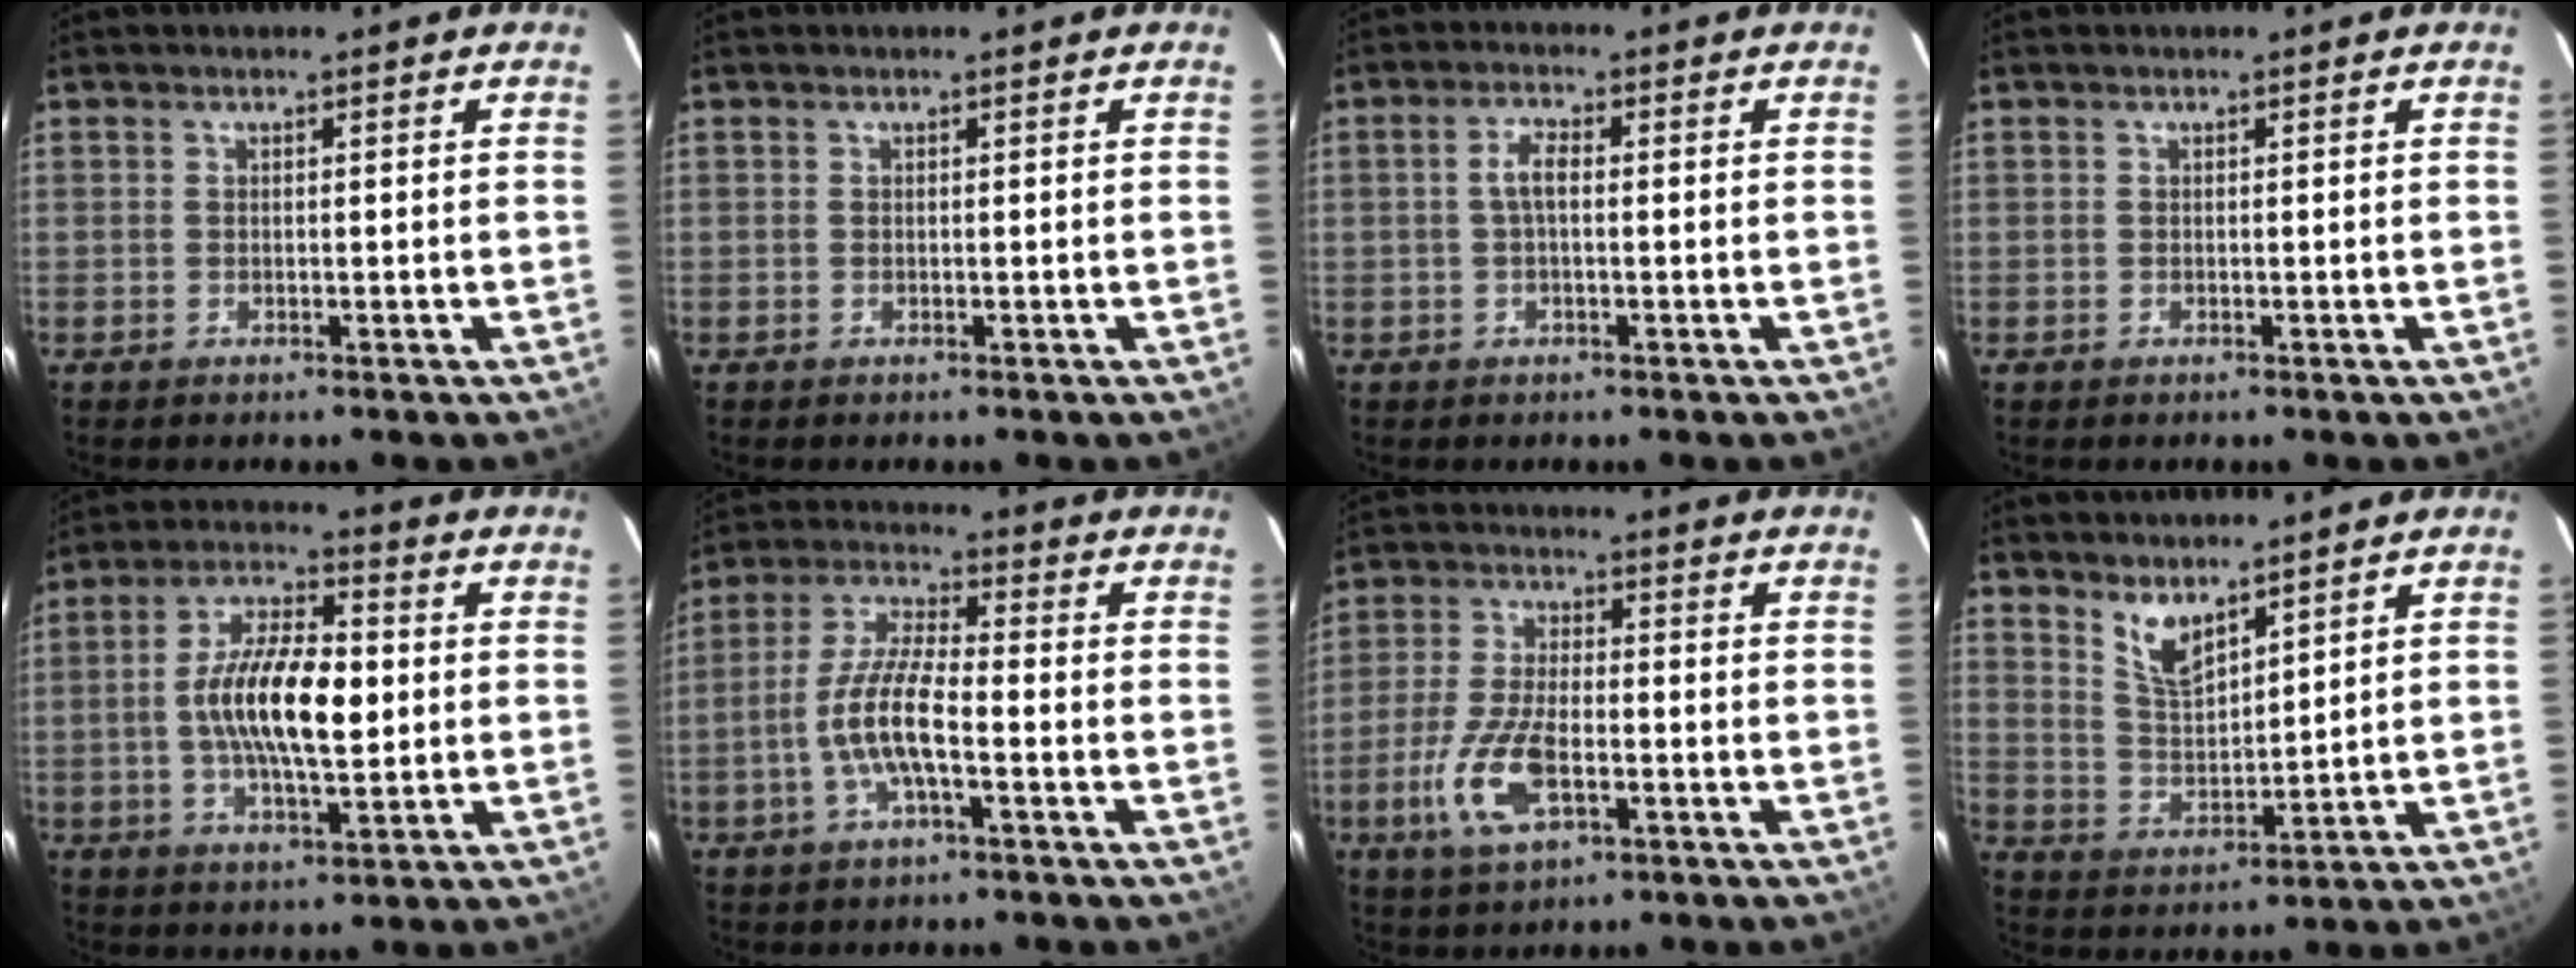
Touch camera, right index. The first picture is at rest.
{"total": 0.0}
{"total": 3.0, "force": [-0.1, 1.1, 2.8], "torque": [-0.057, 0.008, -0.001]}
{"total": 0.0}
{"total": 13.1, "force": [-0.2, 4.8, 12.2], "torque": [-0.231, 0.009, -0.007]}
{"total": 9.4, "force": [-3.2, 2.2, 8.6], "torque": [-0.182, 0.005, -0.061]}
{"total": 11.0, "force": [-4.0, 4.6, 9.2], "torque": [-0.202, -0.008, -0.075]}
{"total": 6.5, "force": [4.9, 2.1, 3.7], "torque": [-0.067, -0.006, 0.101]}